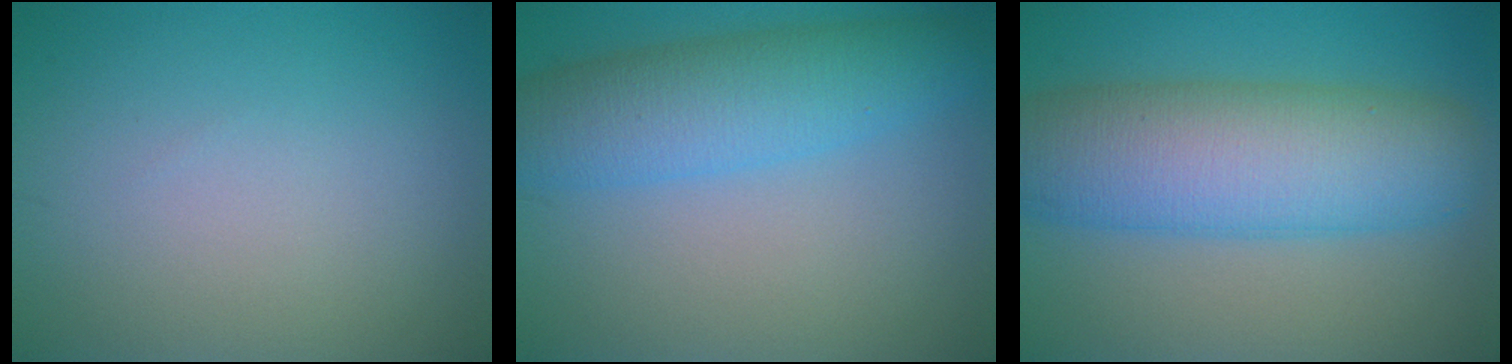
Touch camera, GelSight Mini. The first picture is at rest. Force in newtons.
{"total": 6.4, "press": 6.4, "slide": 0.2}
{"total": 10.4, "press": 10.4, "slide": 0.3}